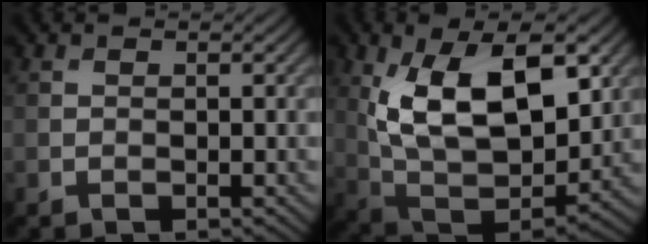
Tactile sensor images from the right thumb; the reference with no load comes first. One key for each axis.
{"total": 14.9, "fx": 4.1, "fy": 7.7, "fz": 12.1, "tx": -0.218, "ty": -0.009, "tz": 0.077}